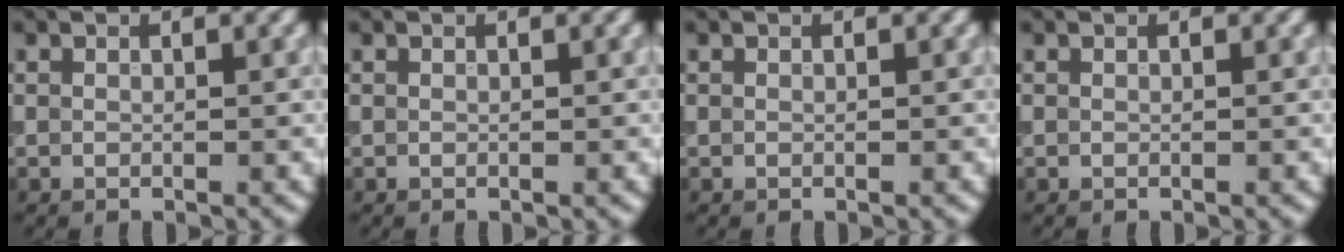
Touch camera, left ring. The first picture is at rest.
{"total": 0.0}
{"total": 0.0}
{"total": 0.0}